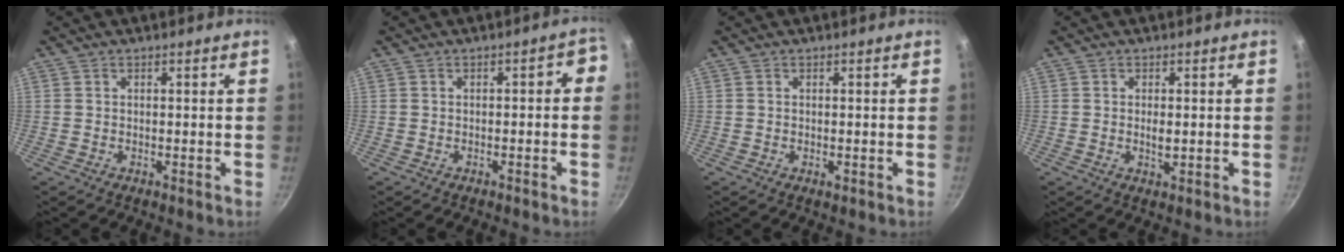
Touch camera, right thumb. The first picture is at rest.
{"total": 3.1, "force": [-0.6, 1.6, 2.6], "torque": [-0.015, 0.030, -0.003]}
{"total": 0.8, "force": [-0.2, 0.3, 0.7], "torque": [-0.009, -0.001, -0.003]}
{"total": 2.0, "force": [-0.1, 0.8, 1.8], "torque": [-0.033, -0.003, 0.001]}